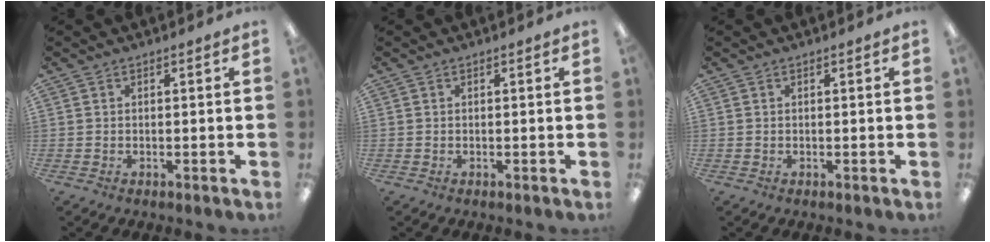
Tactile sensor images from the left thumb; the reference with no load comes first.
{"total": 0.0}
{"total": 0.0}